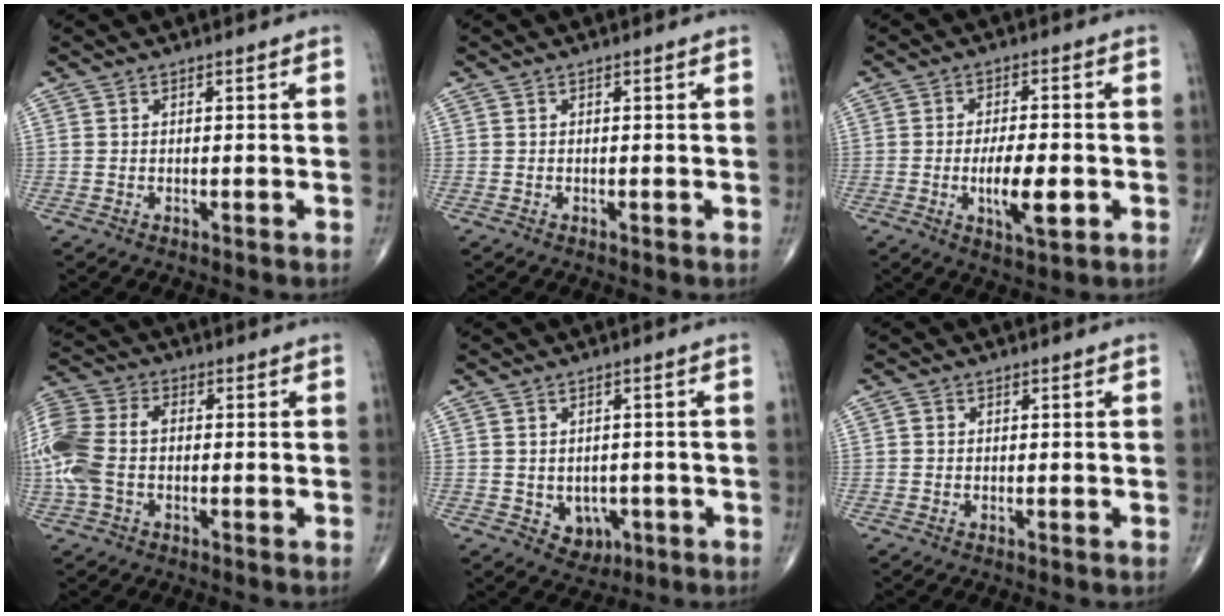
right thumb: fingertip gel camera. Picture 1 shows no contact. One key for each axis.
{"total": 0.0}
{"total": 8.4, "fx": -2.0, "fy": 2.9, "fz": 7.6, "tx": -0.124, "ty": -0.001, "tz": -0.031}
{"total": 13.4, "fx": -1.0, "fy": 8.8, "fz": 10.1, "tx": -0.257, "ty": 0.027, "tz": -0.023}
{"total": 4.6, "fx": -1.2, "fy": 3.8, "fz": 2.5, "tx": -0.008, "ty": 0.004, "tz": -0.006}
{"total": 0.7, "fx": 0.0, "fy": 0.7, "fz": 0.3, "tx": -0.001, "ty": 0.001, "tz": -0.002}